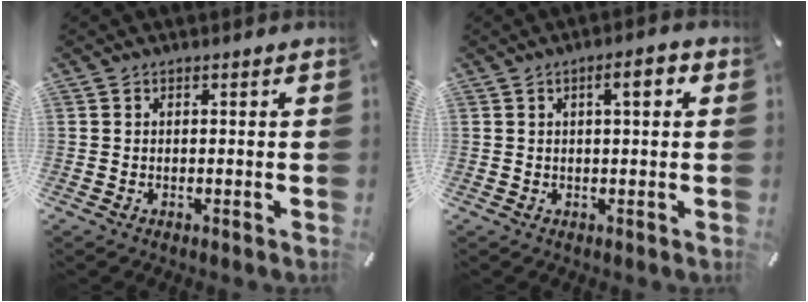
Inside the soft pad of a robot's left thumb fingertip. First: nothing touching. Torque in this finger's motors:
{"motor_torque": [-0.01, -0.05, 0.30, 0.17, 0.06]}